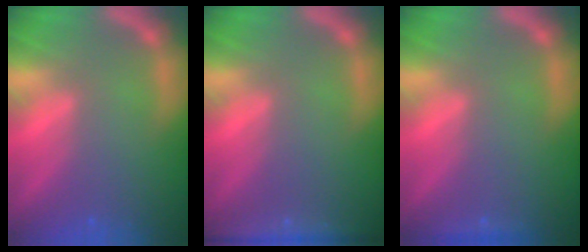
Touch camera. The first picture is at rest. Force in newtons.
{"total": 4.5}
{"total": 0.9}